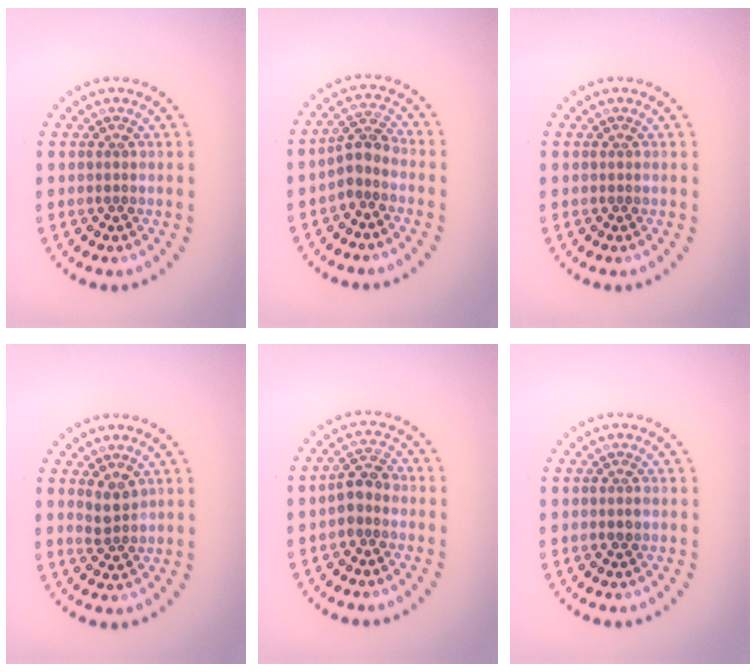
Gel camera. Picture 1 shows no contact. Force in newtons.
{"total": 2.5, "press": 1.9, "slide": 1.6}
{"total": 0.0}
{"total": 1.8, "press": 1.5, "slide": 1.0}
{"total": 2.3, "press": 2.1, "slide": 0.9}
{"total": 0.7, "press": 0.7, "slide": 0.2}